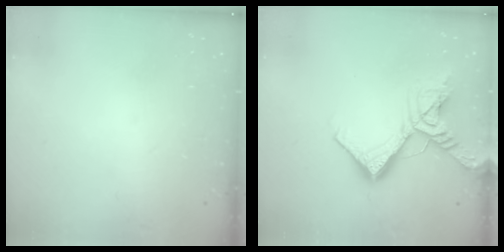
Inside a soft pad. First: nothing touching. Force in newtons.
{"total": 15.4, "press": 15.3, "slide": 1.8}